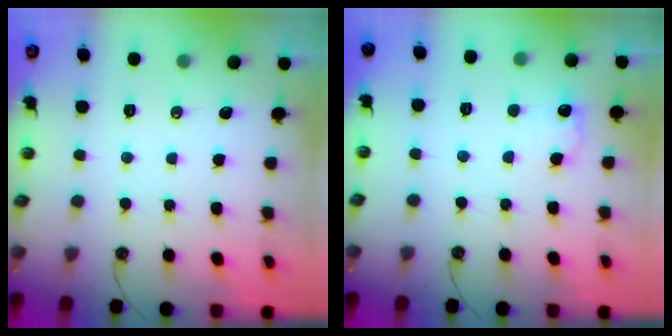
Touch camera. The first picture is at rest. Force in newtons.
{"total": 6.7, "press": 6.7, "slide": 0.4}